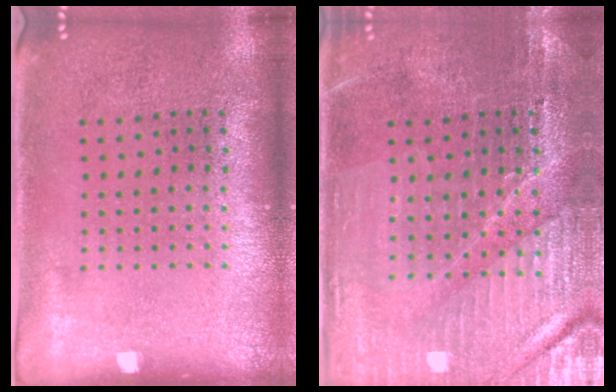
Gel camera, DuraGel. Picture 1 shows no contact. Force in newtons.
{"total": 3.2, "press": 3.1, "slide": 0.4}